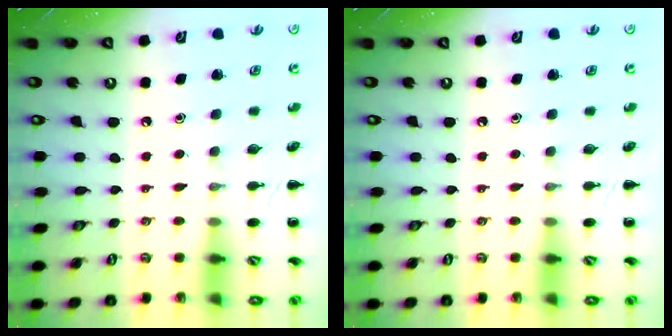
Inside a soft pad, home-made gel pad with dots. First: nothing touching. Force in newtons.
{"total": 0.0}